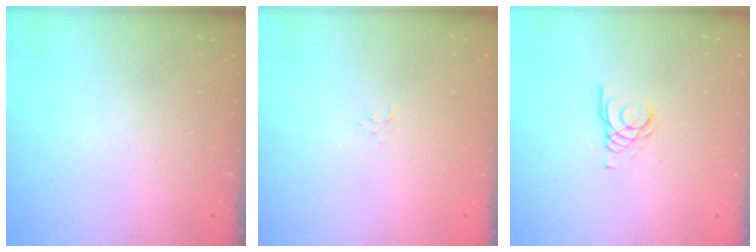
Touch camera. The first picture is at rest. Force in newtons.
{"total": 2.4, "press": 2.4, "slide": 0.3}
{"total": 2.1, "press": 2.1, "slide": 0.2}